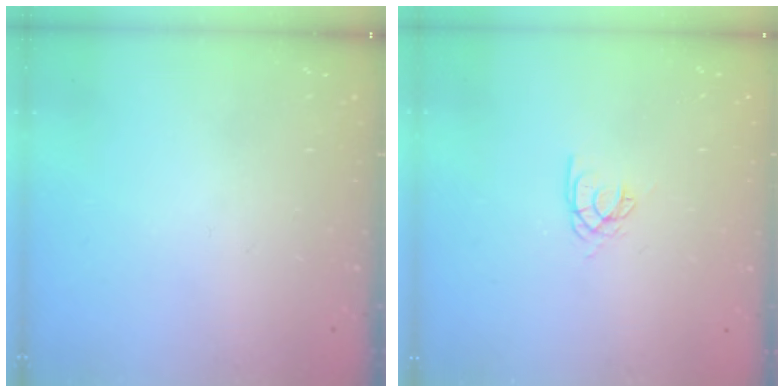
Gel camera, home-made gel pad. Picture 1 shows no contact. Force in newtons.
{"total": 3.4, "press": 3.4, "slide": 0.2}